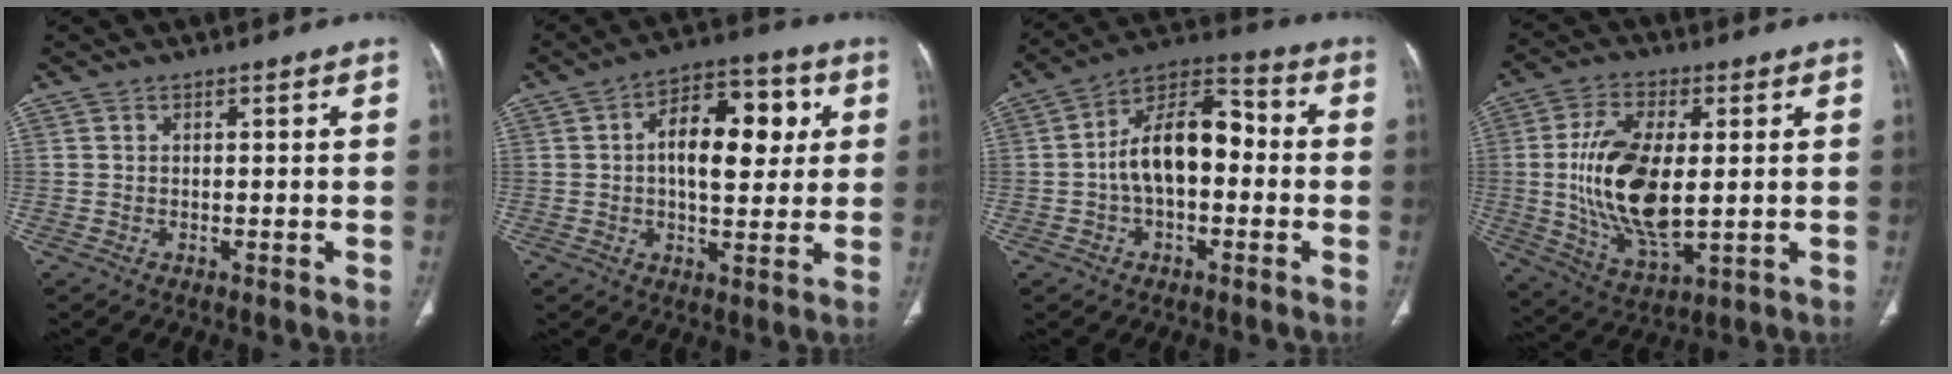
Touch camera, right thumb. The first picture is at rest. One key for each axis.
{"total": 13.9, "fx": 2.6, "fy": 7.4, "fz": 11.5, "tx": -0.144, "ty": 0.014, "tz": 0.033}
{"total": 13.7, "fx": -0.8, "fy": 7.8, "fz": 11.2, "tx": -0.176, "ty": 0.045, "tz": -0.025}
{"total": 17.3, "fx": 0.7, "fy": 8.4, "fz": 15.1, "tx": -0.291, "ty": -0.017, "tz": 0.023}